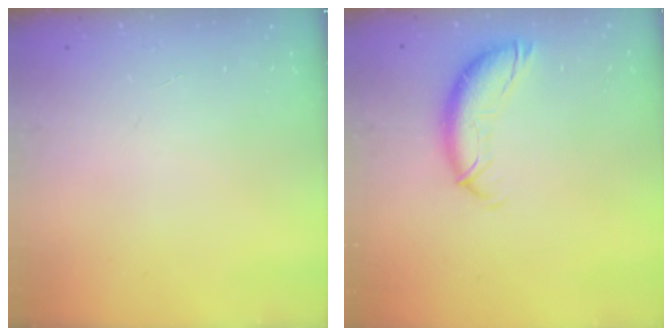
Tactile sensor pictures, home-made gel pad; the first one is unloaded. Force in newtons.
{"total": 11.4, "press": 11.4, "slide": 0.8}